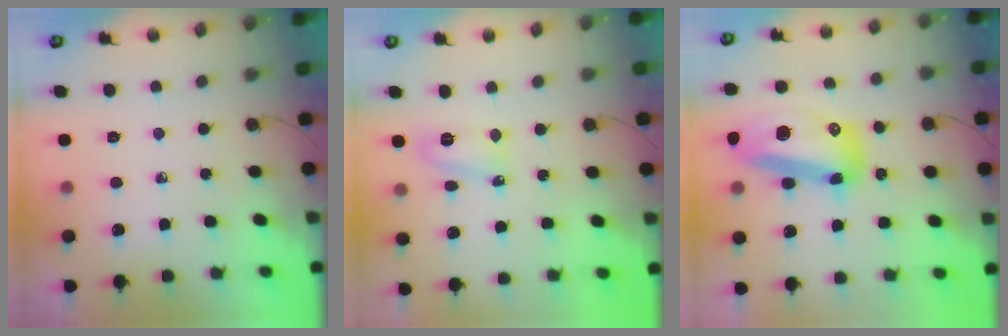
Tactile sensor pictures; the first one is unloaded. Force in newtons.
{"total": 9.1, "press": 9.0, "slide": 1.2}
{"total": 21.7, "press": 19.6, "slide": 9.4}